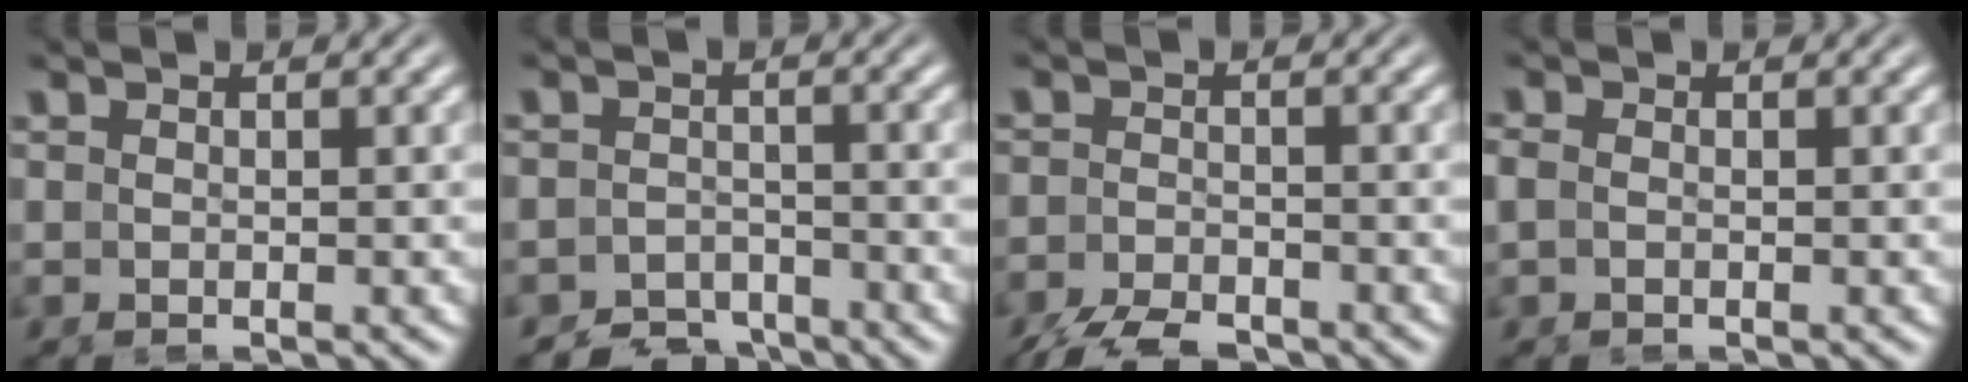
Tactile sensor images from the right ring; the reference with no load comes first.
{"total": 6.3, "force": [-5.6, 2.8, 0.5], "torque": [0.015, -0.021, -0.099]}
{"total": 4.5, "force": [-4.3, 1.0, 0.8], "torque": [-0.008, -0.020, -0.073]}
{"total": 1.1, "force": [-0.6, 0.8, 0.4], "torque": [-0.025, -0.009, -0.010]}